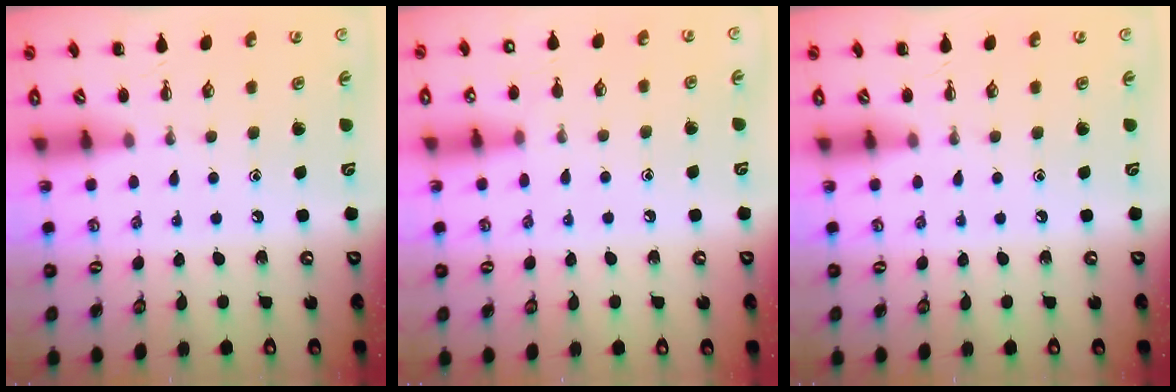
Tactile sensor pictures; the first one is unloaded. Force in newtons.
{"total": 7.5, "press": 7.1, "slide": 2.4}
{"total": 0.0}